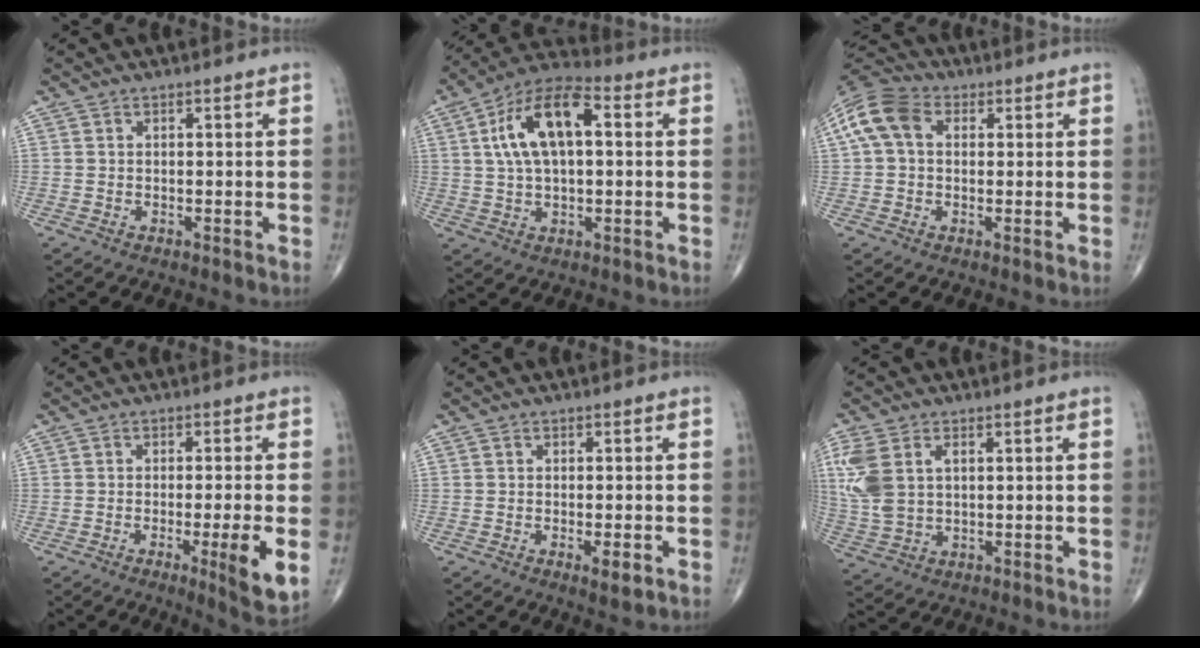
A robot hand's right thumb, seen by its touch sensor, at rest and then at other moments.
{"total": 14.1, "force": [2.8, 6.8, 12.0], "torque": [-0.220, 0.027, 0.043]}
{"total": 9.7, "force": [2.1, 6.8, 6.5], "torque": [-0.136, 0.031, 0.029]}
{"total": 8.0, "force": [-2.1, 0.7, 7.7], "torque": [-0.116, -0.015, -0.030]}
{"total": 3.1, "force": [-1.2, 1.0, 2.7], "torque": [-0.037, -0.004, -0.015]}
{"total": 9.6, "force": [2.5, 6.0, 7.1], "torque": [-0.176, 0.006, 0.058]}